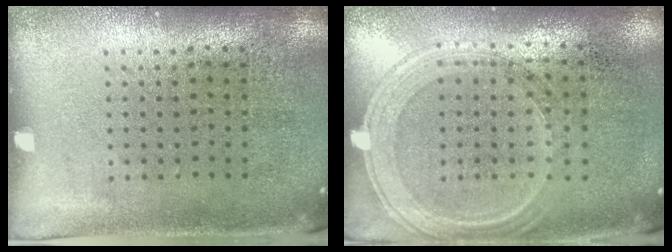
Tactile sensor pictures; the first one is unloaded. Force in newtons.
{"total": 1.3, "press": 1.2, "slide": 0.4}